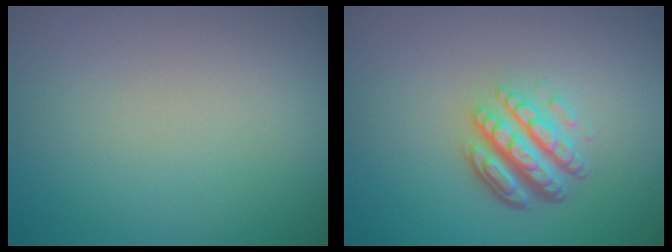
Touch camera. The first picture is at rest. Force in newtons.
{"total": 4.8, "press": 3.4, "slide": 3.4}